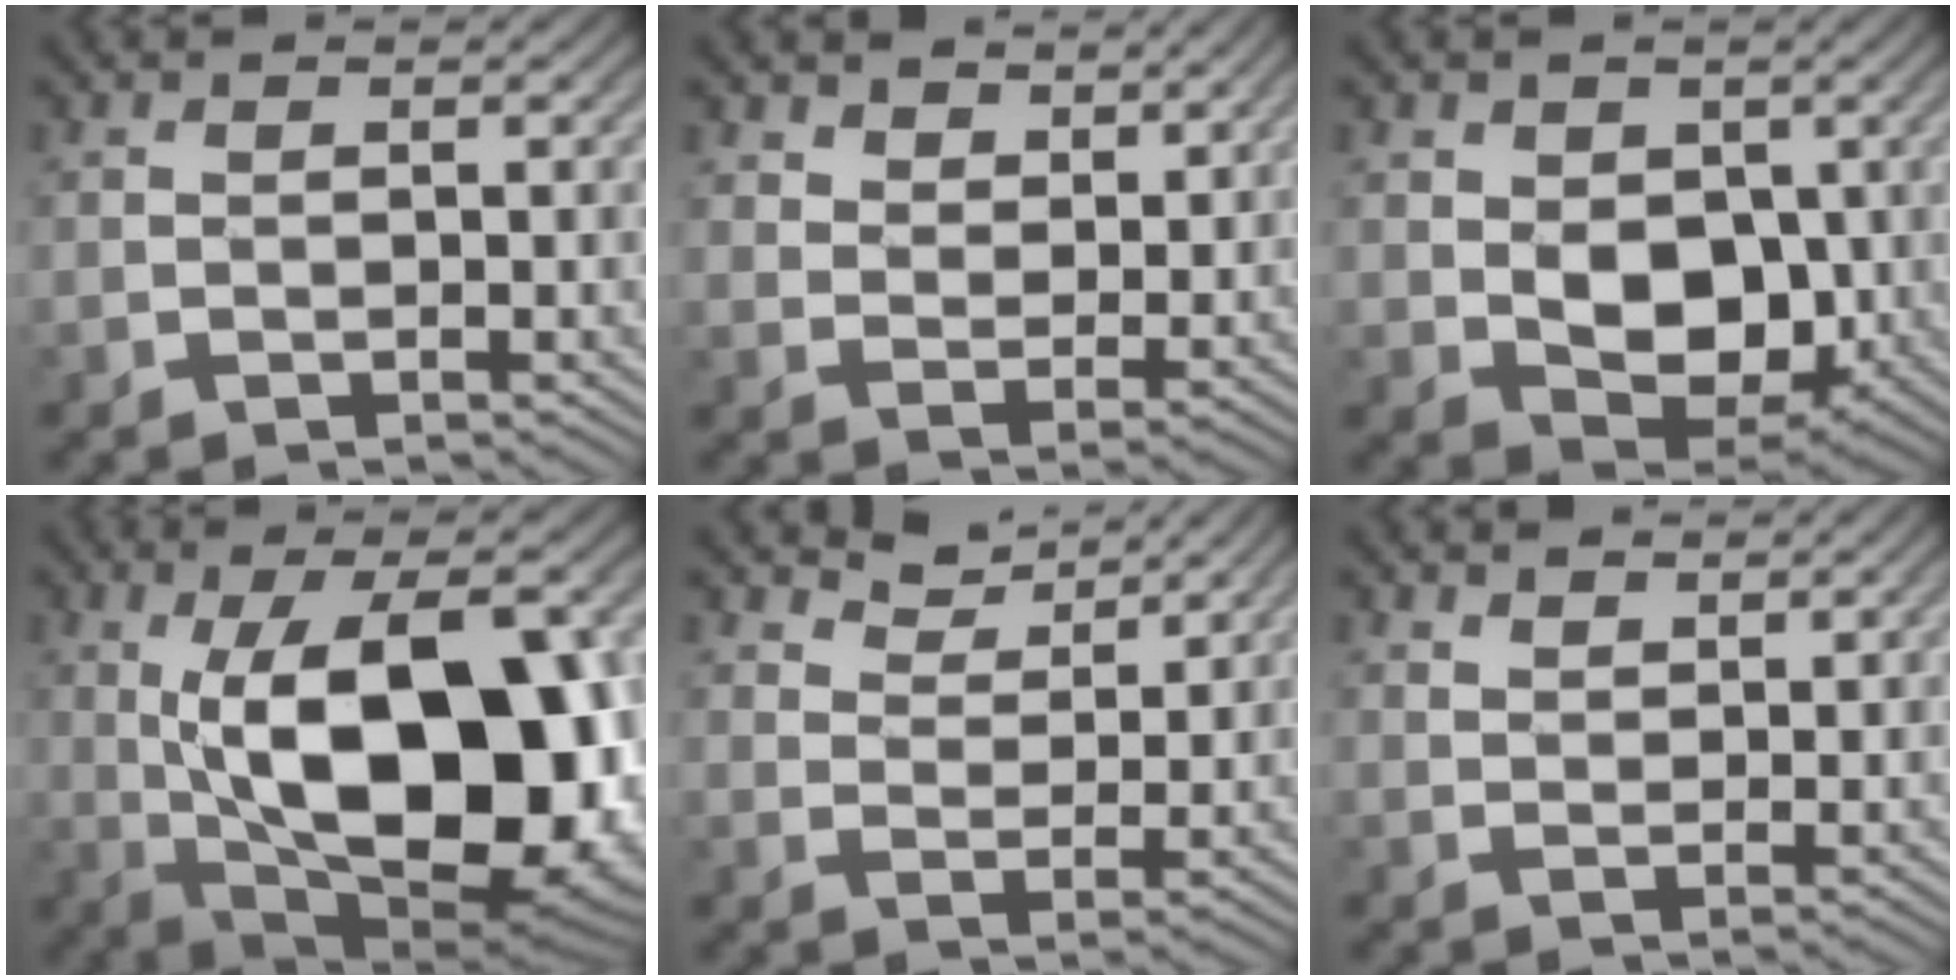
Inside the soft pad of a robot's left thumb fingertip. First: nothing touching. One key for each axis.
{"total": 6.2, "fx": 4.3, "fy": 3.8, "fz": 2.2, "tx": -0.061, "ty": -0.013, "tz": 0.079}
{"total": 8.0, "fx": -0.1, "fy": 5.9, "fz": 5.3, "tx": -0.116, "ty": -0.006, "tz": -0.013}
{"total": 17.4, "fx": -0.9, "fy": 8.9, "fz": 14.9, "tx": -0.231, "ty": -0.004, "tz": -0.011}
{"total": 5.4, "fx": 4.2, "fy": 2.8, "fz": 1.8, "tx": -0.037, "ty": -0.004, "tz": 0.074}
{"total": 3.7, "fx": 2.9, "fy": 1.8, "fz": 1.5, "tx": -0.035, "ty": -0.008, "tz": 0.057}